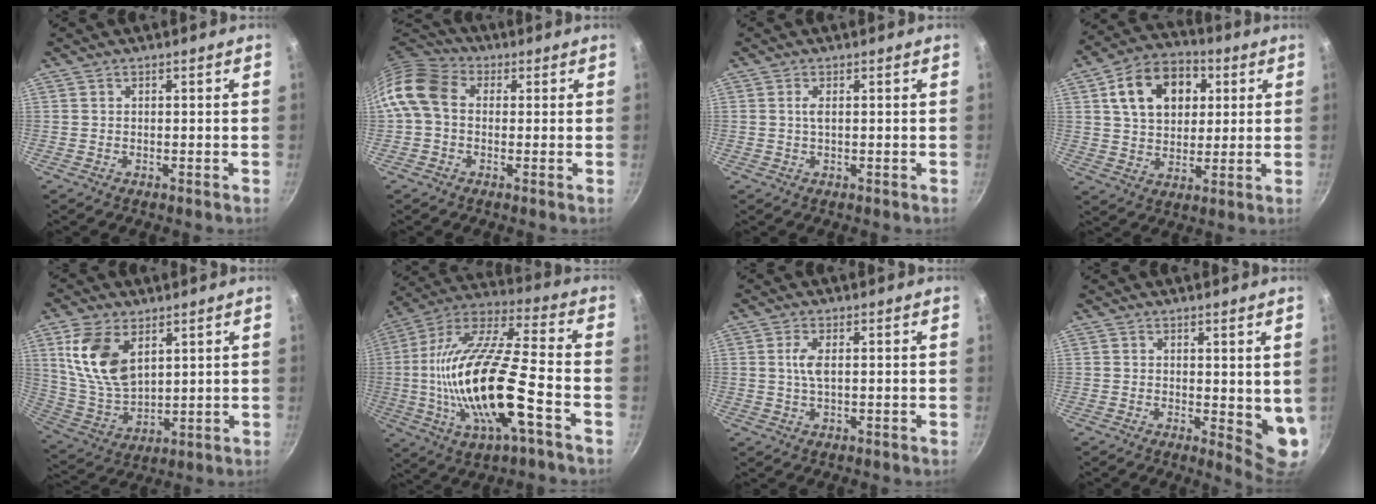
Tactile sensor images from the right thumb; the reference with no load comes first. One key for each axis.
{"total": 10.3, "fx": 0.6, "fy": 7.8, "fz": 6.7, "tx": -0.113, "ty": 0.024, "tz": -0.011}
{"total": 1.3, "fx": 0.2, "fy": 0.4, "fz": 1.2, "tx": -0.025, "ty": 0.001, "tz": 0.004}
{"total": 15.4, "fx": 4.6, "fy": 11.0, "fz": 9.7, "tx": -0.128, "ty": 0.010, "tz": 0.067}
{"total": 13.7, "fx": 5.4, "fy": 8.0, "fz": 9.8, "tx": -0.178, "ty": -0.029, "tz": 0.119}
{"total": 24.2, "fx": -5.3, "fy": 7.4, "fz": 22.4, "tx": -0.427, "ty": 0.021, "tz": -0.106}
{"total": 3.2, "fx": 0.5, "fy": 1.1, "fz": 2.9, "tx": -0.067, "ty": 0.003, "tz": 0.009}
{"total": 6.6, "fx": 1.3, "fy": 2.8, "fz": 5.9, "tx": -0.068, "ty": -0.023, "tz": 0.019}